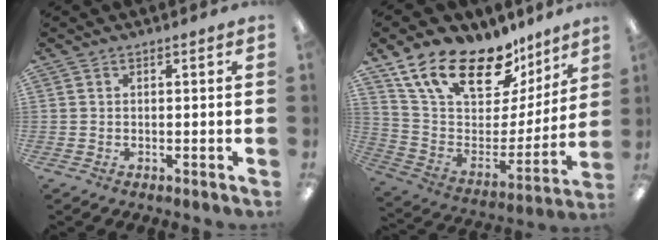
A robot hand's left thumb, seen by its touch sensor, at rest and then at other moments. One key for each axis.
{"total": 23.0, "fx": 16.3, "fy": 10.5, "fz": 12.4, "tx": -0.216, "ty": -0.099, "tz": 0.291}